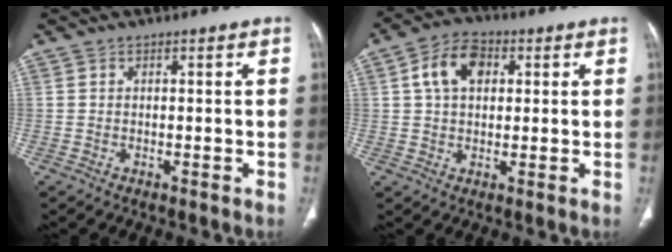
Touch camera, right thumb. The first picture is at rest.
{"total": 8.6, "force": [2.3, 6.0, 5.8], "torque": [-0.092, 0.012, 0.034]}